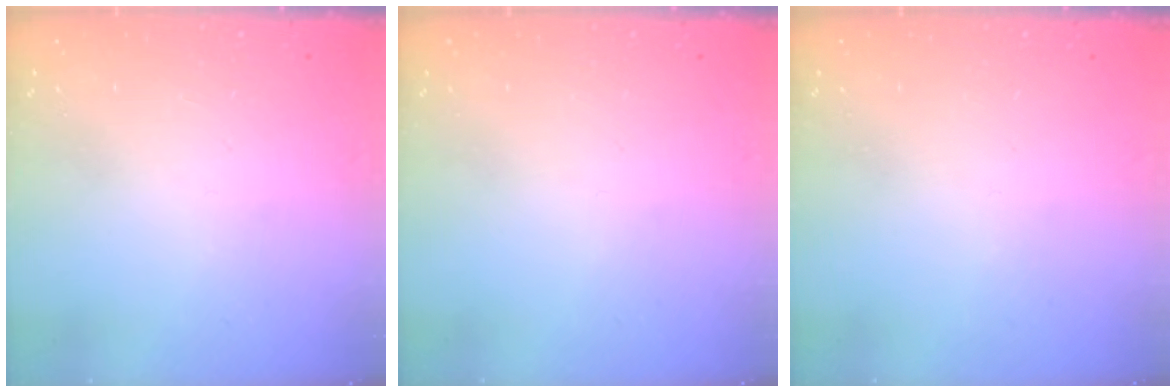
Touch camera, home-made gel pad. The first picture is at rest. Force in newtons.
{"total": 0.0}
{"total": 0.0}